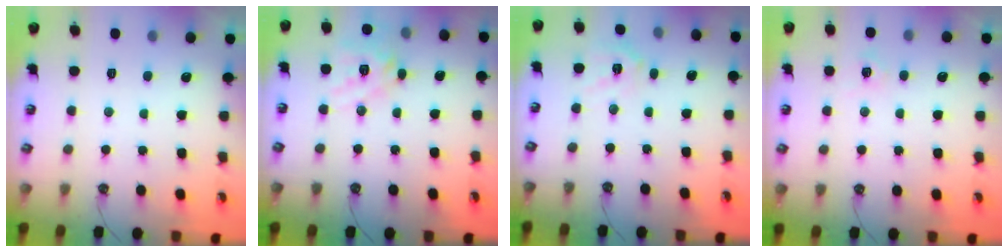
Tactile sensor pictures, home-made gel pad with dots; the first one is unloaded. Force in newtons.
{"total": 14.2, "press": 14.1, "slide": 1.8}
{"total": 11.0, "press": 10.9, "slide": 1.3}
{"total": 6.6, "press": 6.6, "slide": 0.3}